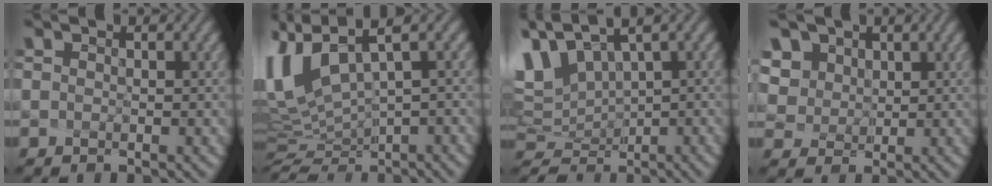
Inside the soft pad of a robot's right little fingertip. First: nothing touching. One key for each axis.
{"total": 5.1, "fx": 0.5, "fy": 1.2, "fz": 5.0, "tx": -0.143, "ty": -0.019, "tz": 0.037}
{"total": 4.4, "fx": 2.3, "fy": 2.1, "fz": 3.2, "tx": -0.102, "ty": -0.009, "tz": 0.076}
{"total": 8.5, "fx": 5.1, "fy": 5.9, "fz": 3.5, "tx": -0.119, "ty": 0.002, "tz": 0.112}